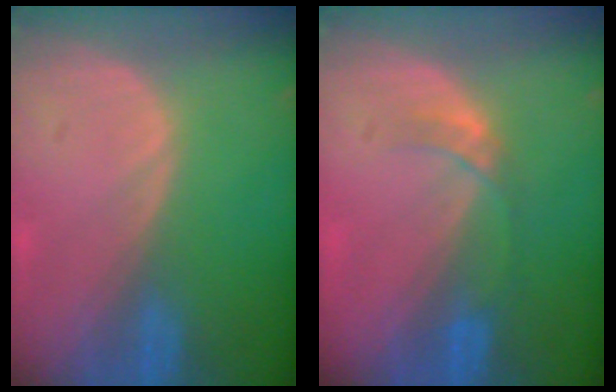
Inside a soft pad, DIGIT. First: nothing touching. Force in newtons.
{"total": 3.0, "press": 2.7, "slide": 1.3}